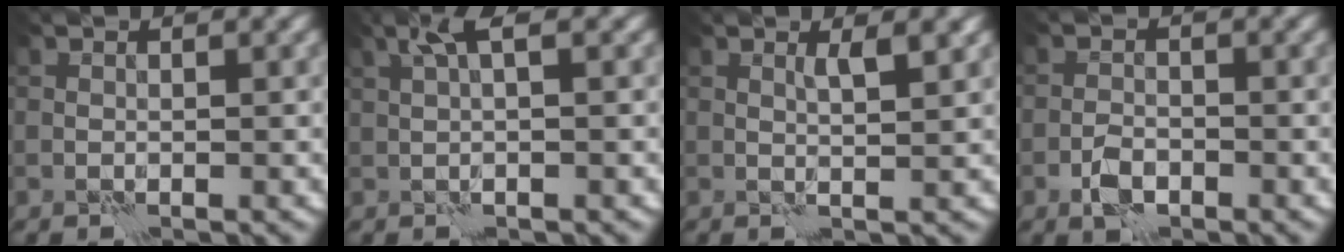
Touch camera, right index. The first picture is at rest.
{"total": 2.5, "force": [1.2, 0.3, 2.2], "torque": [-0.040, 0.008, 0.022]}
{"total": 1.7, "force": [1.0, 0.2, 1.3], "torque": [-0.018, 0.000, 0.013]}
{"total": 2.3, "force": [-1.4, 1.2, 1.5], "torque": [-0.027, 0.003, -0.030]}